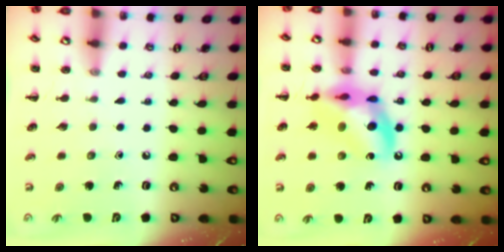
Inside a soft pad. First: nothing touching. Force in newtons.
{"total": 14.1, "press": 13.7, "slide": 3.3}